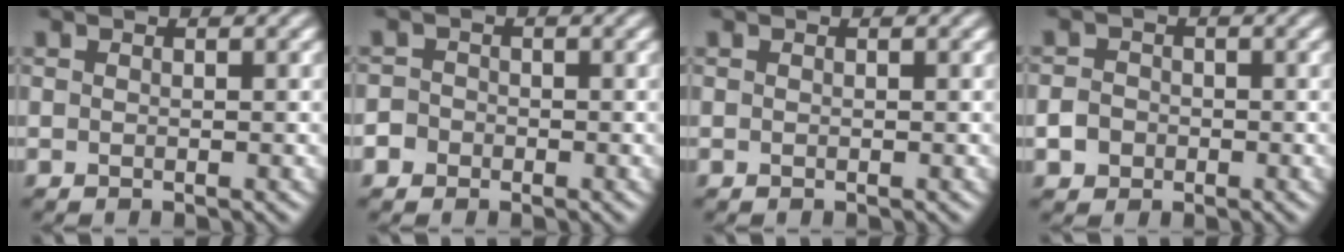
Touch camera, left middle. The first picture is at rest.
{"total": 3.1, "force": [-1.9, 2.5, 0.2], "torque": [0.012, 0.005, -0.047]}
{"total": 0.0}
{"total": 2.4, "force": [-1.2, 2.0, 0.6], "torque": [0.004, 0.001, -0.027]}